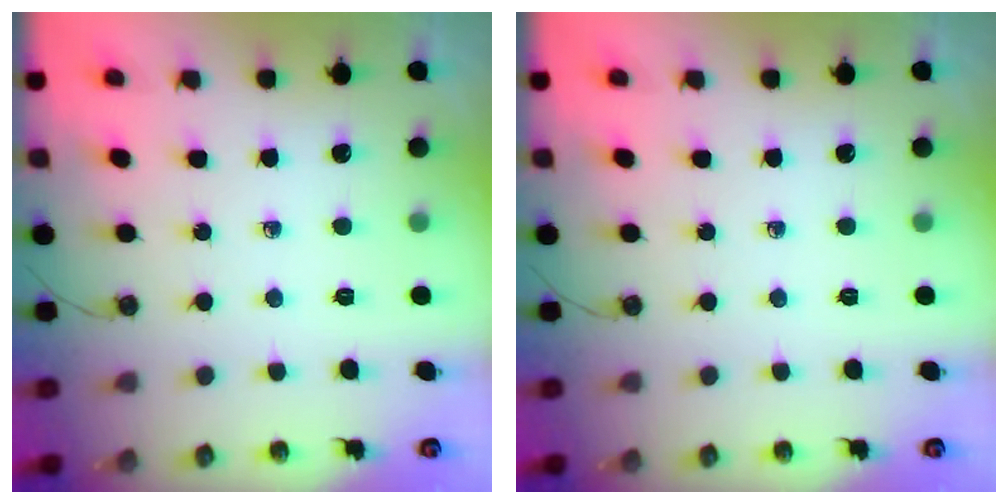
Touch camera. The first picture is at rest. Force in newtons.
{"total": 0.0}